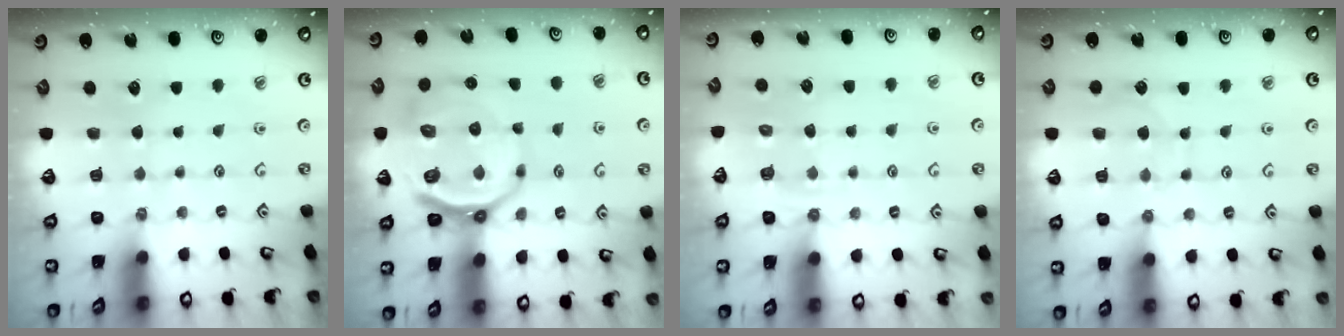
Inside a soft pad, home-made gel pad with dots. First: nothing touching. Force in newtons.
{"total": 13.8, "press": 13.4, "slide": 3.5}
{"total": 4.9, "press": 4.8, "slide": 1.2}
{"total": 6.9, "press": 6.9, "slide": 0.7}